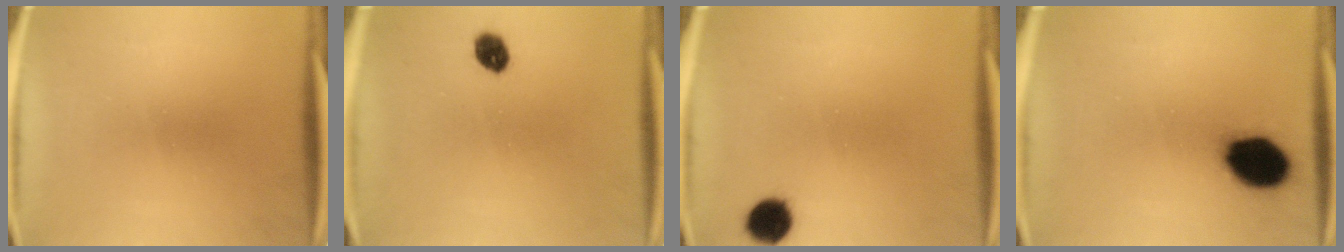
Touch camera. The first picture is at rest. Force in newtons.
{"total": 4.0}
{"total": 5.4}
{"total": 13.6}